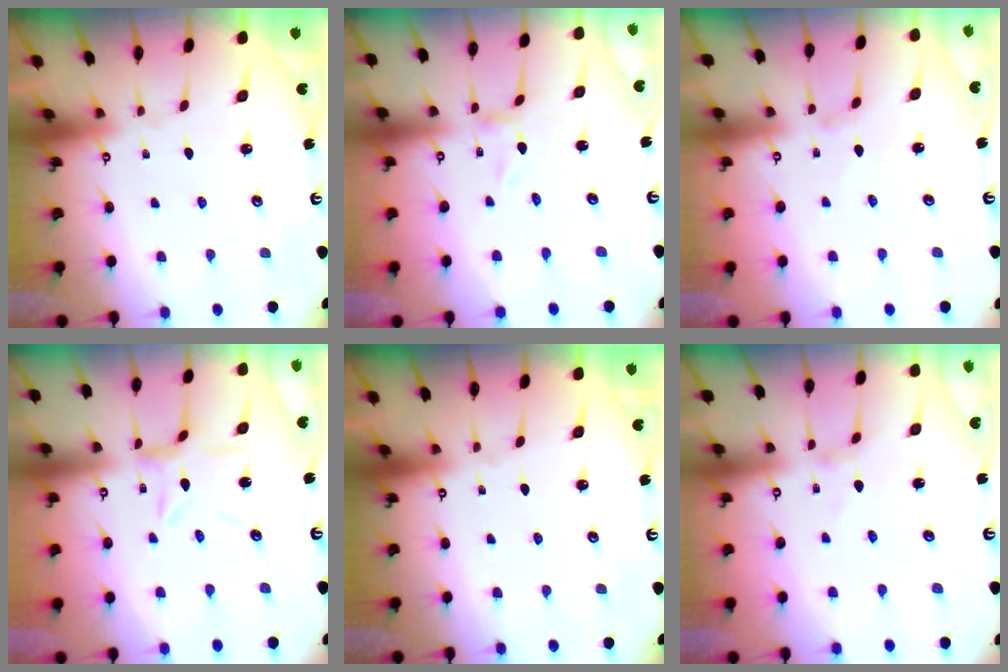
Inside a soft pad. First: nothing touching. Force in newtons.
{"total": 0.0}
{"total": 0.7, "press": 0.6, "slide": 0.3}
{"total": 5.4, "press": 5.4, "slide": 0.5}
{"total": 0.0}
{"total": 1.6, "press": 1.5, "slide": 0.3}